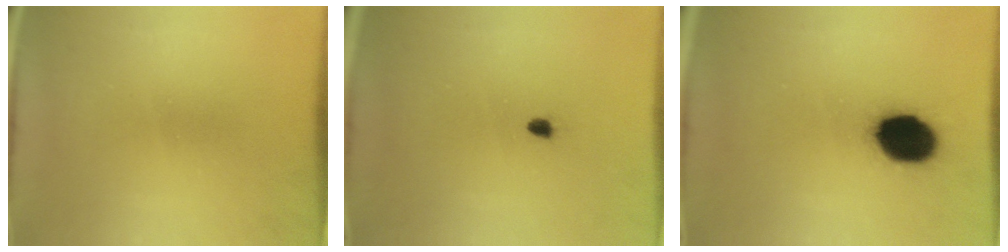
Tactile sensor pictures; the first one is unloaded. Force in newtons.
{"total": 1.0}
{"total": 11.9}